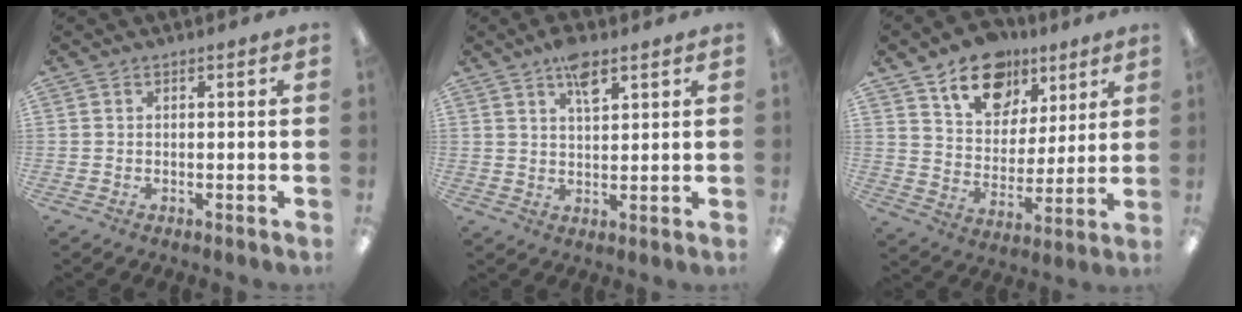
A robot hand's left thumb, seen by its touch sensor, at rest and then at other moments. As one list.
[{"total": 6.1, "force": [3.9, 2.3, 4.0], "torque": [-0.065, -0.011, 0.065]}, {"total": 14.8, "force": [9.7, 9.8, 5.6], "torque": [-0.087, -0.052, 0.179]}]